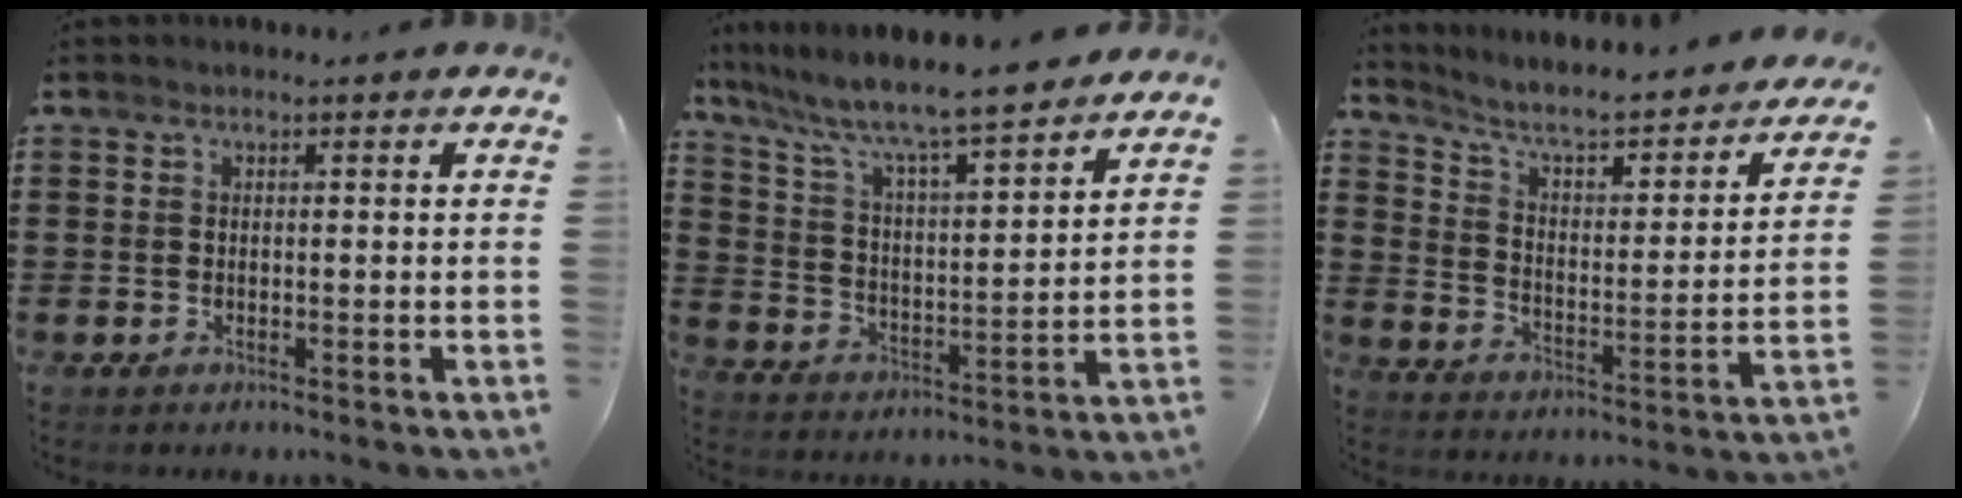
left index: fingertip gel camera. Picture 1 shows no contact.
{"total": 7.5, "force": [6.5, 0.4, 3.6], "torque": [-0.098, -0.048, 0.105]}
{"total": 4.6, "force": [3.8, 0.8, 2.4], "torque": [-0.069, -0.039, 0.053]}